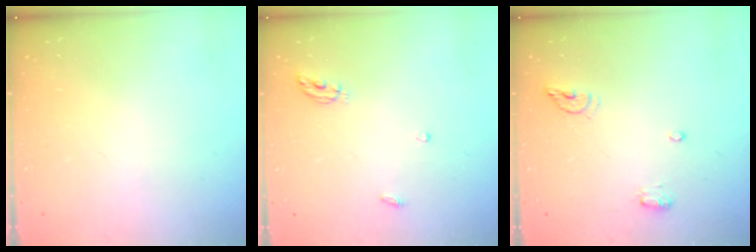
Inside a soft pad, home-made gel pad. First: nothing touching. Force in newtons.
{"total": 5.2, "press": 5.2, "slide": 0.4}
{"total": 6.8, "press": 6.7, "slide": 1.2}